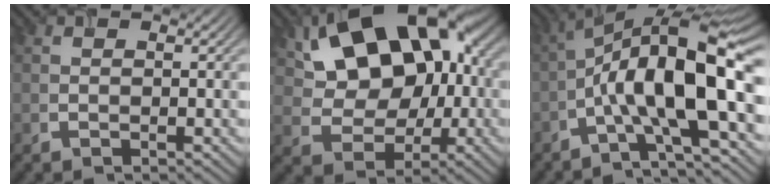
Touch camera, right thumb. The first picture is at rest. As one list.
[{"total": 16.3, "force": [5.1, 10.3, 11.5], "torque": [-0.191, 0.012, 0.093]}, {"total": 14.5, "force": [-2.5, 4.2, 13.6], "torque": [-0.210, 0.021, -0.052]}]